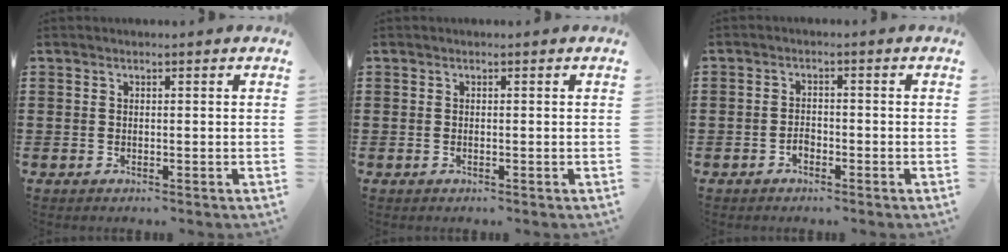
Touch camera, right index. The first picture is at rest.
{"total": 0.0}
{"total": 1.7, "force": [-1.1, 1.0, 0.8], "torque": [-0.019, -0.002, -0.022]}